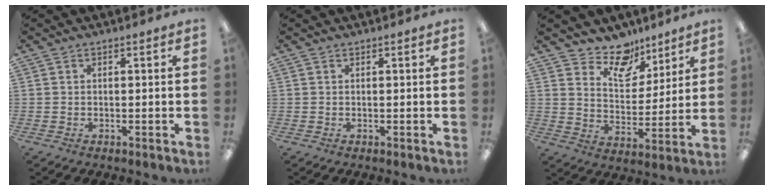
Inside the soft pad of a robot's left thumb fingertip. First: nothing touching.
{"total": 0.0}
{"total": 12.0, "force": [9.8, 6.0, 3.7], "torque": [-0.064, -0.063, 0.183]}